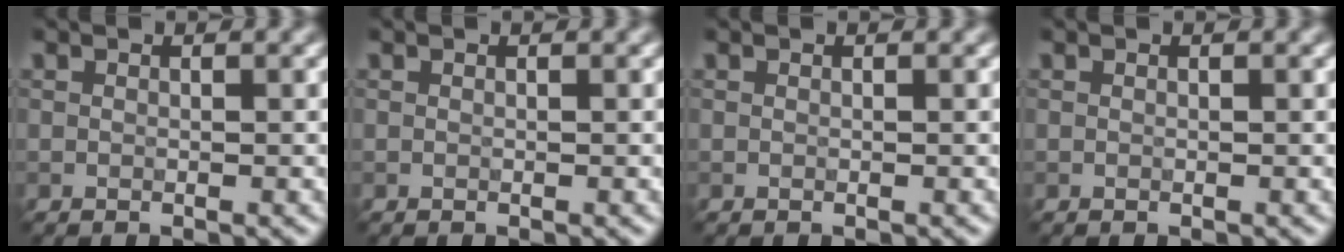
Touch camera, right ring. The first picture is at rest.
{"total": 0.0}
{"total": 0.0}
{"total": 0.0}